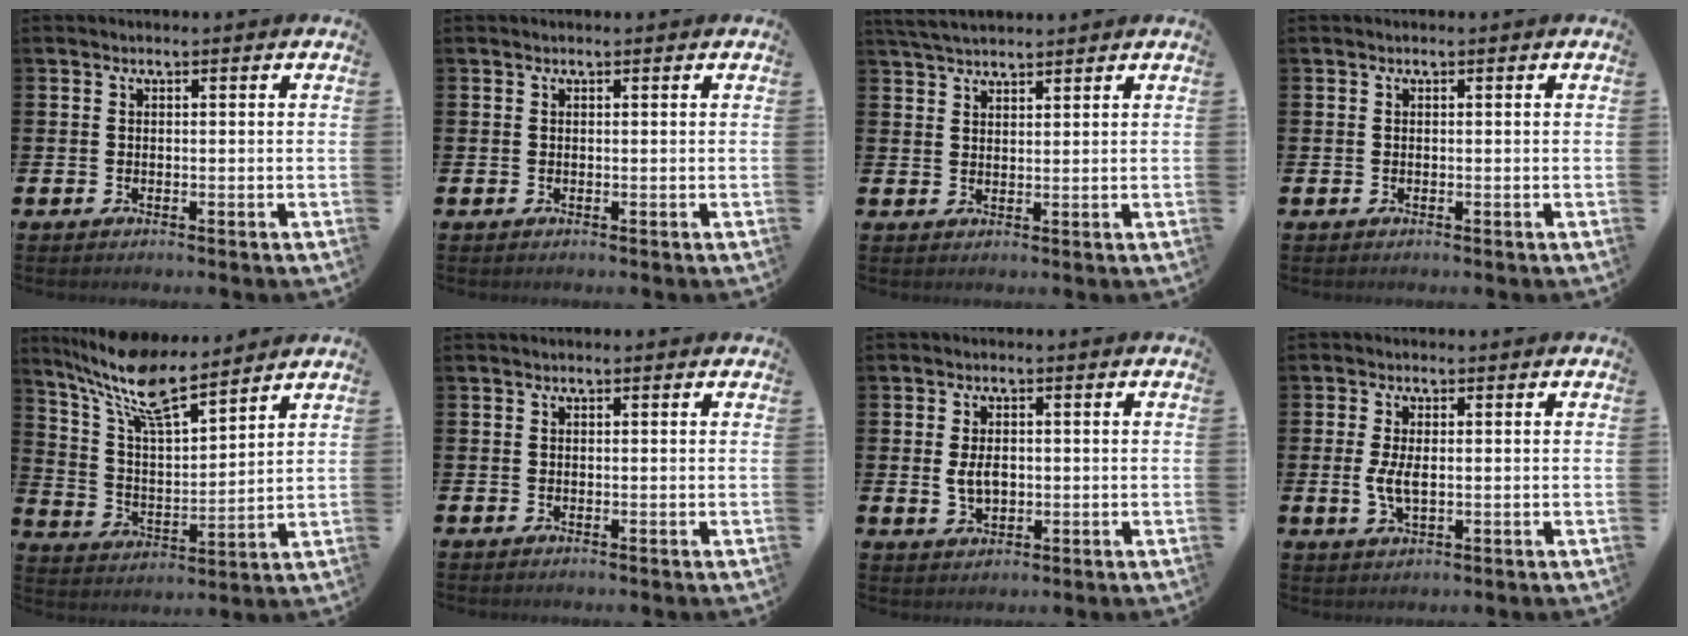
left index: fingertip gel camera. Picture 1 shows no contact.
{"total": 0.0}
{"total": 4.0, "force": [3.8, 0.8, 1.0], "torque": [-0.024, -0.011, 0.069]}
{"total": 0.0}
{"total": 10.7, "force": [9.0, 2.3, 5.2], "torque": [-0.127, -0.043, 0.160]}
{"total": 0.0}
{"total": 3.4, "force": [0.1, 2.1, 2.7], "torque": [-0.041, 0.003, -0.001]}
{"total": 3.4, "force": [0.1, 1.5, 3.0], "torque": [-0.062, 0.001, -0.003]}